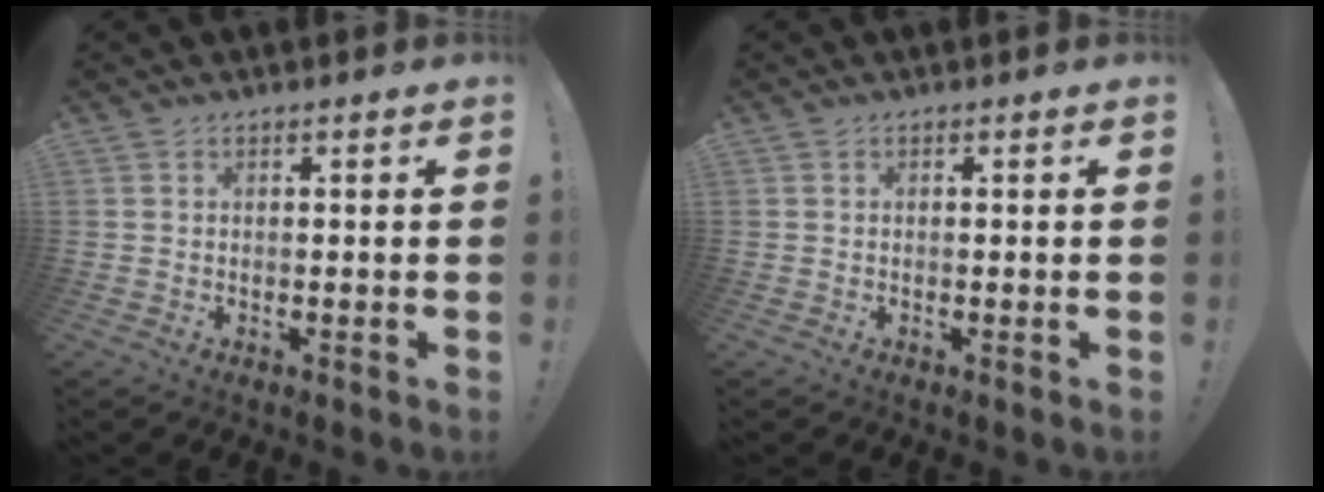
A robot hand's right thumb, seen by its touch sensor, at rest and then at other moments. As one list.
[{"total": 0.0}]